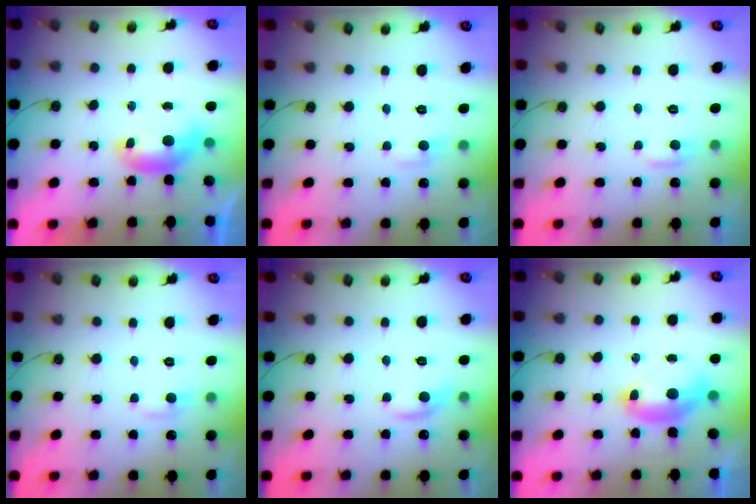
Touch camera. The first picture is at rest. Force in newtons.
{"total": 1.1, "press": 0.9, "slide": 0.7}
{"total": 1.2, "press": 0.9, "slide": 0.8}
{"total": 0.9, "press": 0.5, "slide": 0.7}
{"total": 1.3, "press": 1.1, "slide": 0.7}
{"total": 2.7, "press": 2.6, "slide": 0.6}